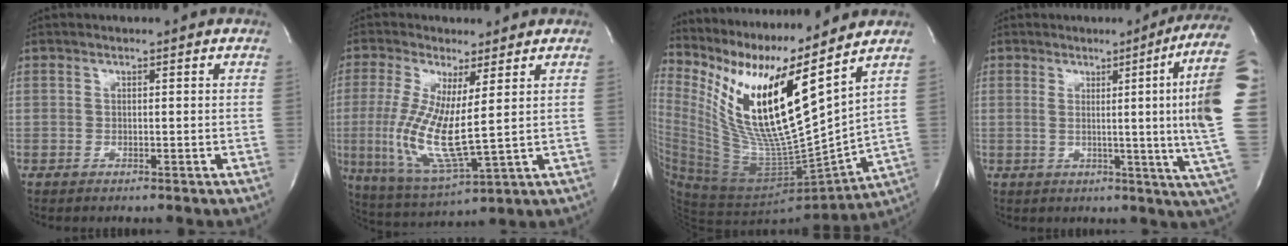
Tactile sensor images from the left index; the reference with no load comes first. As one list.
[{"total": 12.2, "force": [0.7, 1.7, 12.1], "torque": [-0.263, -0.020, 0.017]}, {"total": 20.8, "force": [10.5, 2.0, 17.8], "torque": [-0.349, -0.024, 0.192]}, {"total": 16.8, "force": [2.8, -3.2, 16.2], "torque": [-0.155, -0.023, 0.022]}]